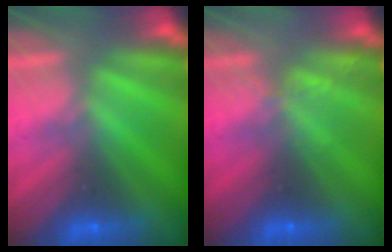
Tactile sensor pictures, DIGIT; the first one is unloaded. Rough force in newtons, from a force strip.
{"total": 2.1}